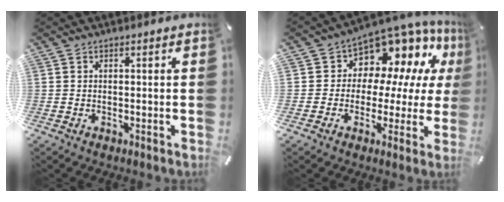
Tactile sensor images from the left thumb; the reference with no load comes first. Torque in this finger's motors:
{"motor_torque": [0.03, 0.86, 0.17, 0.18, 0.01]}